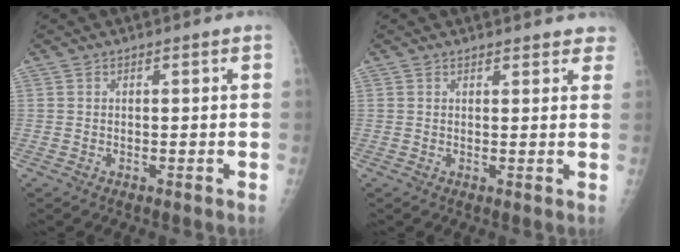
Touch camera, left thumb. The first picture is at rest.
{"total": 4.5, "force": [4.0, 1.7, 1.1], "torque": [0.021, -0.013, 0.033]}